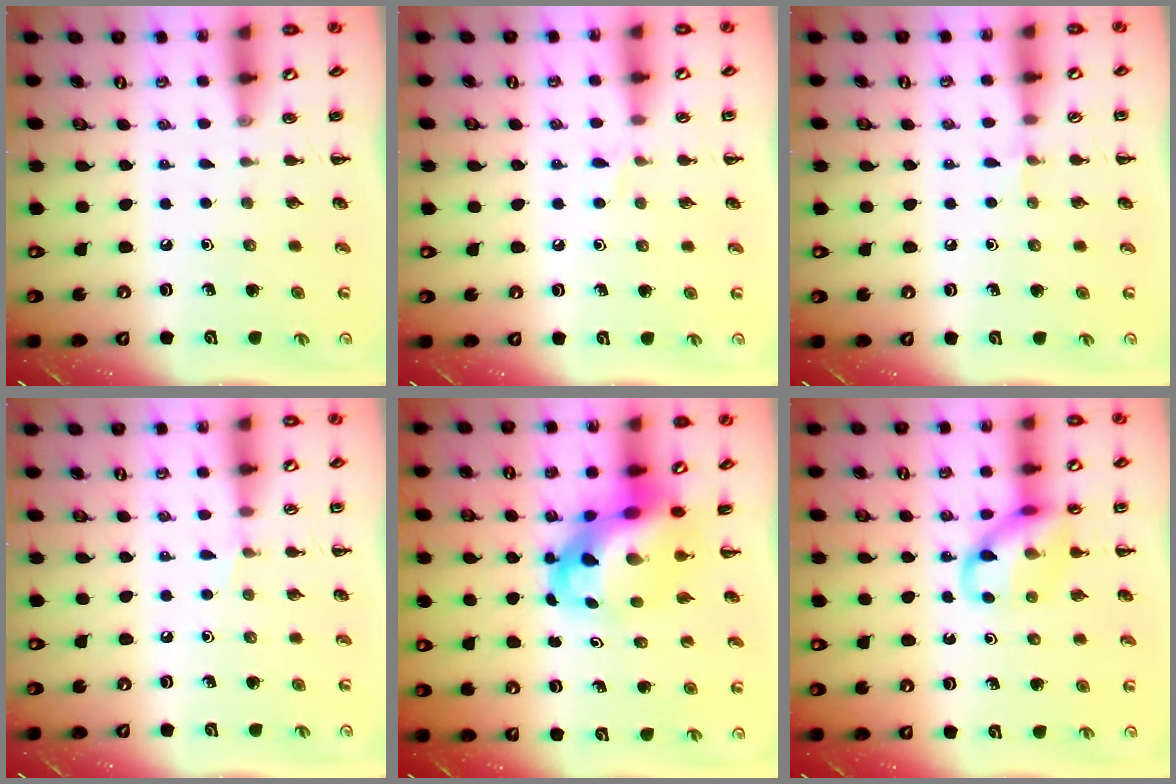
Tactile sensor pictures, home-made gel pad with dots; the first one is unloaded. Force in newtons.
{"total": 3.3, "press": 3.2, "slide": 1.0}
{"total": 4.5, "press": 4.3, "slide": 1.4}
{"total": 3.0, "press": 2.8, "slide": 0.9}
{"total": 7.9, "press": 7.6, "slide": 2.3}
{"total": 12.1, "press": 11.9, "slide": 1.7}